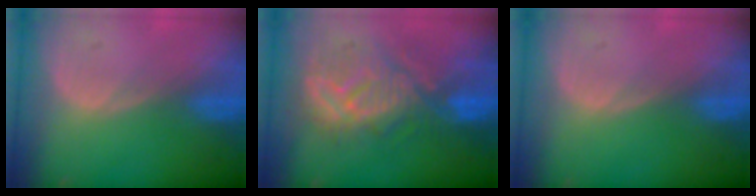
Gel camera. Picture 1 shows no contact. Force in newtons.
{"total": 10.4, "press": 10.1, "slide": 2.8}
{"total": 0.0}